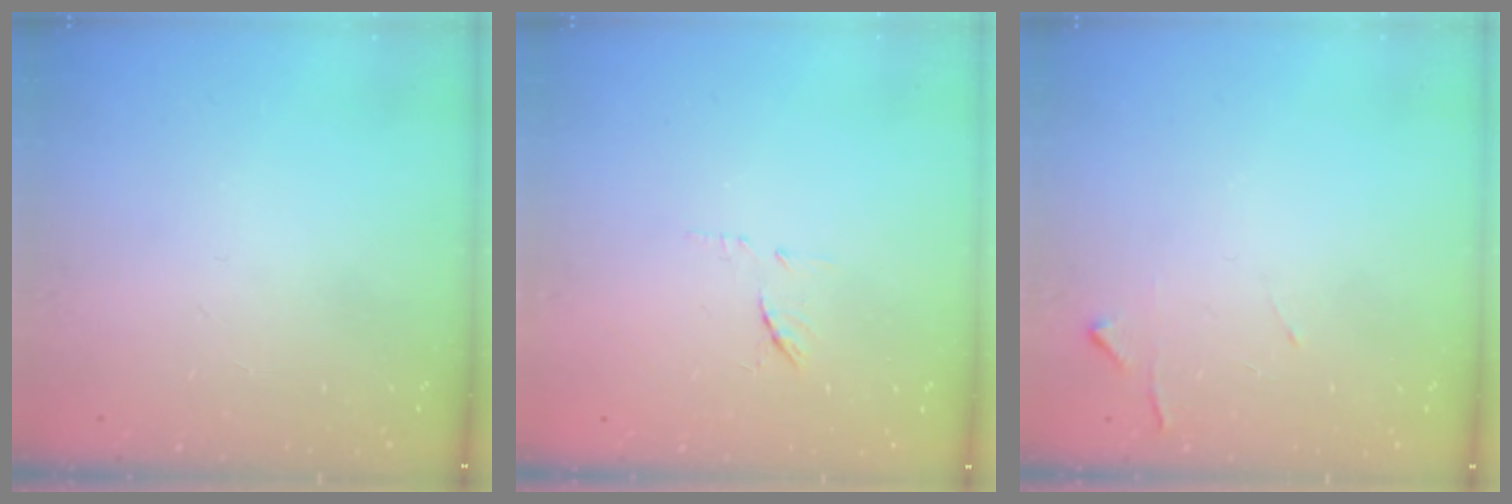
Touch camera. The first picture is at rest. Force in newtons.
{"total": 6.4, "press": 6.3, "slide": 0.8}
{"total": 4.7, "press": 4.6, "slide": 0.6}